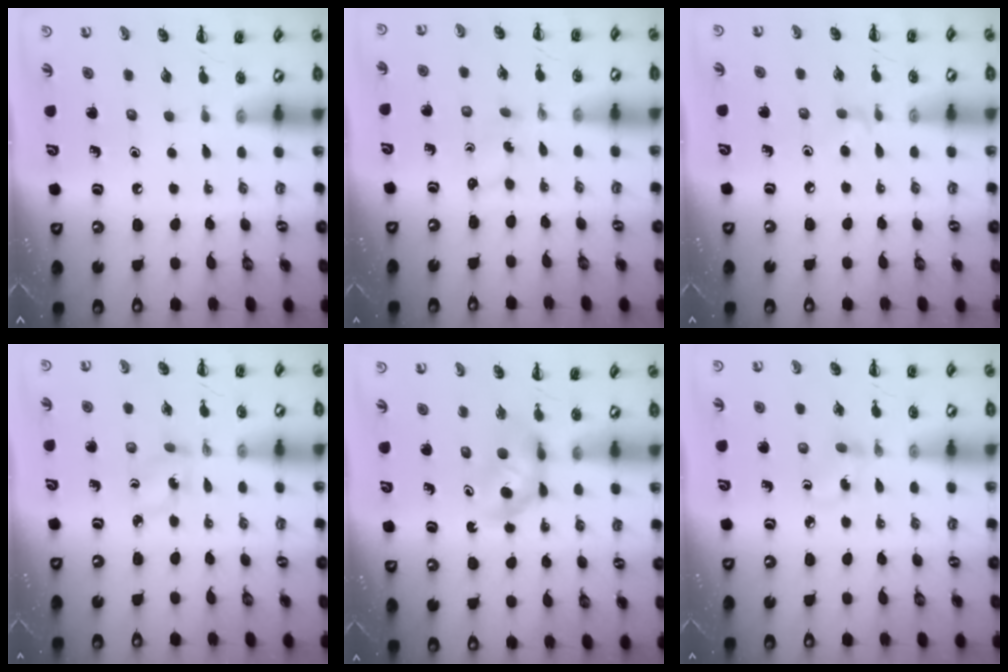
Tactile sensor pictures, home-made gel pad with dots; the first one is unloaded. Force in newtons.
{"total": 2.2, "press": 2.1, "slide": 0.8}
{"total": 3.0, "press": 2.7, "slide": 1.2}
{"total": 2.7, "press": 2.6, "slide": 0.9}
{"total": 4.1, "press": 4.0, "slide": 0.9}
{"total": 1.6, "press": 1.4, "slide": 0.7}